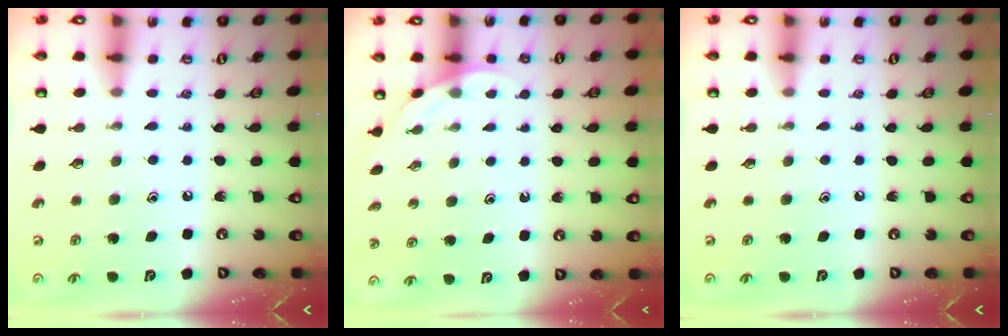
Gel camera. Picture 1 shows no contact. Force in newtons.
{"total": 2.0, "press": 2.0, "slide": 0.0}
{"total": 0.0}